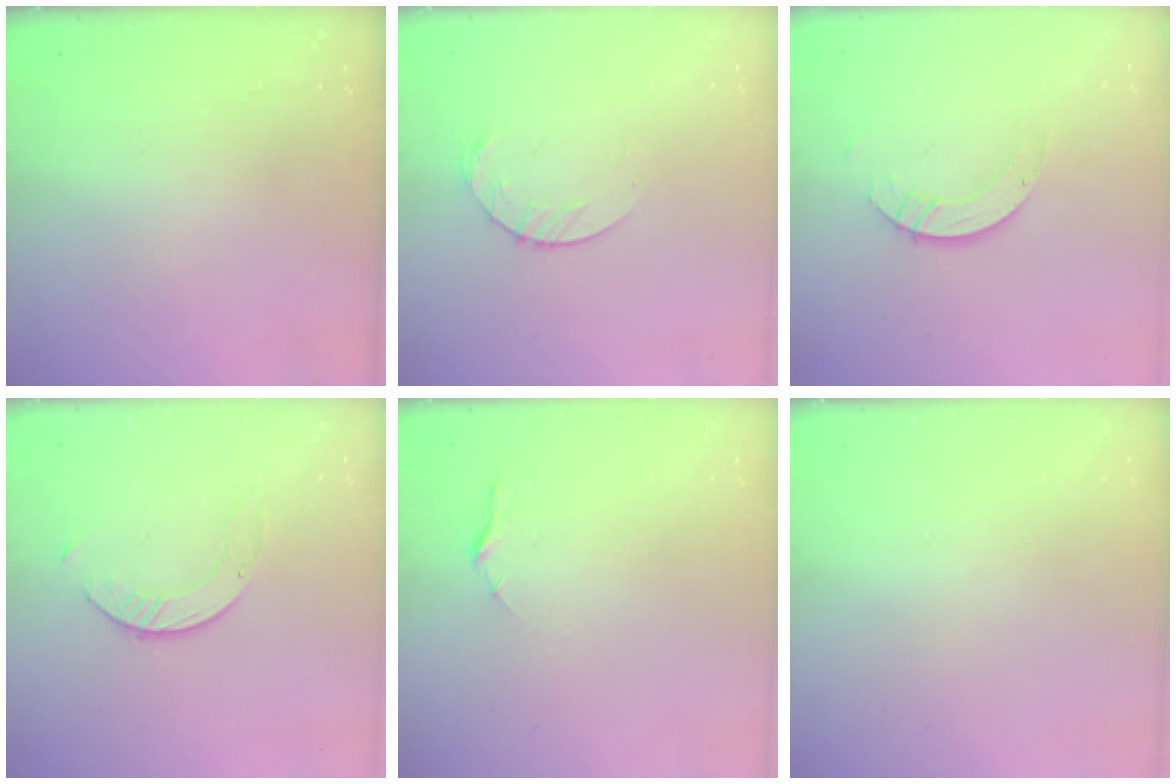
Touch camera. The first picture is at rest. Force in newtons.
{"total": 6.0, "press": 6.0, "slide": 0.8}
{"total": 4.4, "press": 4.4, "slide": 0.0}
{"total": 2.6, "press": 2.6, "slide": 0.3}
{"total": 5.7, "press": 5.6, "slide": 0.6}
{"total": 0.0}